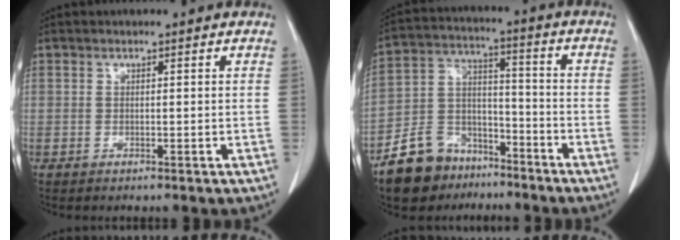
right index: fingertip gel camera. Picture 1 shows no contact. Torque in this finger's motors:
{"motor_torque": [-0.40, -0.46, -0.39, -0.21]}